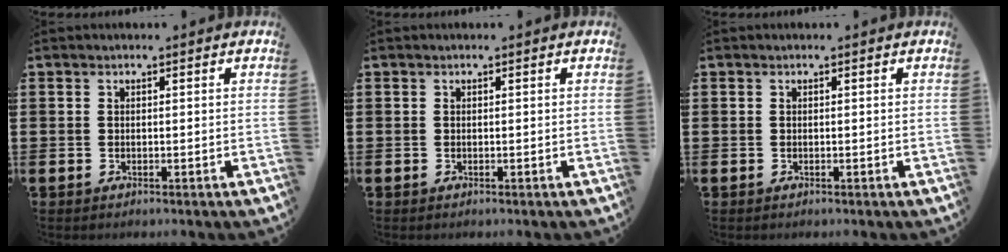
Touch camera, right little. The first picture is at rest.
{"total": 0.0}
{"total": 0.0}